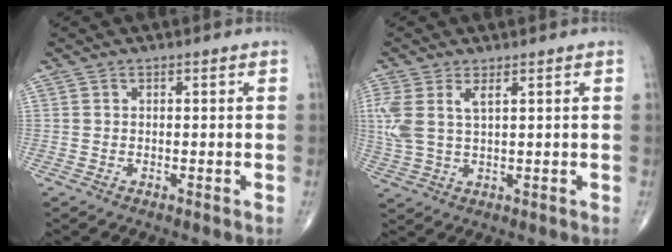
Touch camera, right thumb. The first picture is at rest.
{"total": 6.8, "force": [2.2, 3.0, 5.7], "torque": [-0.152, 0.005, 0.052]}